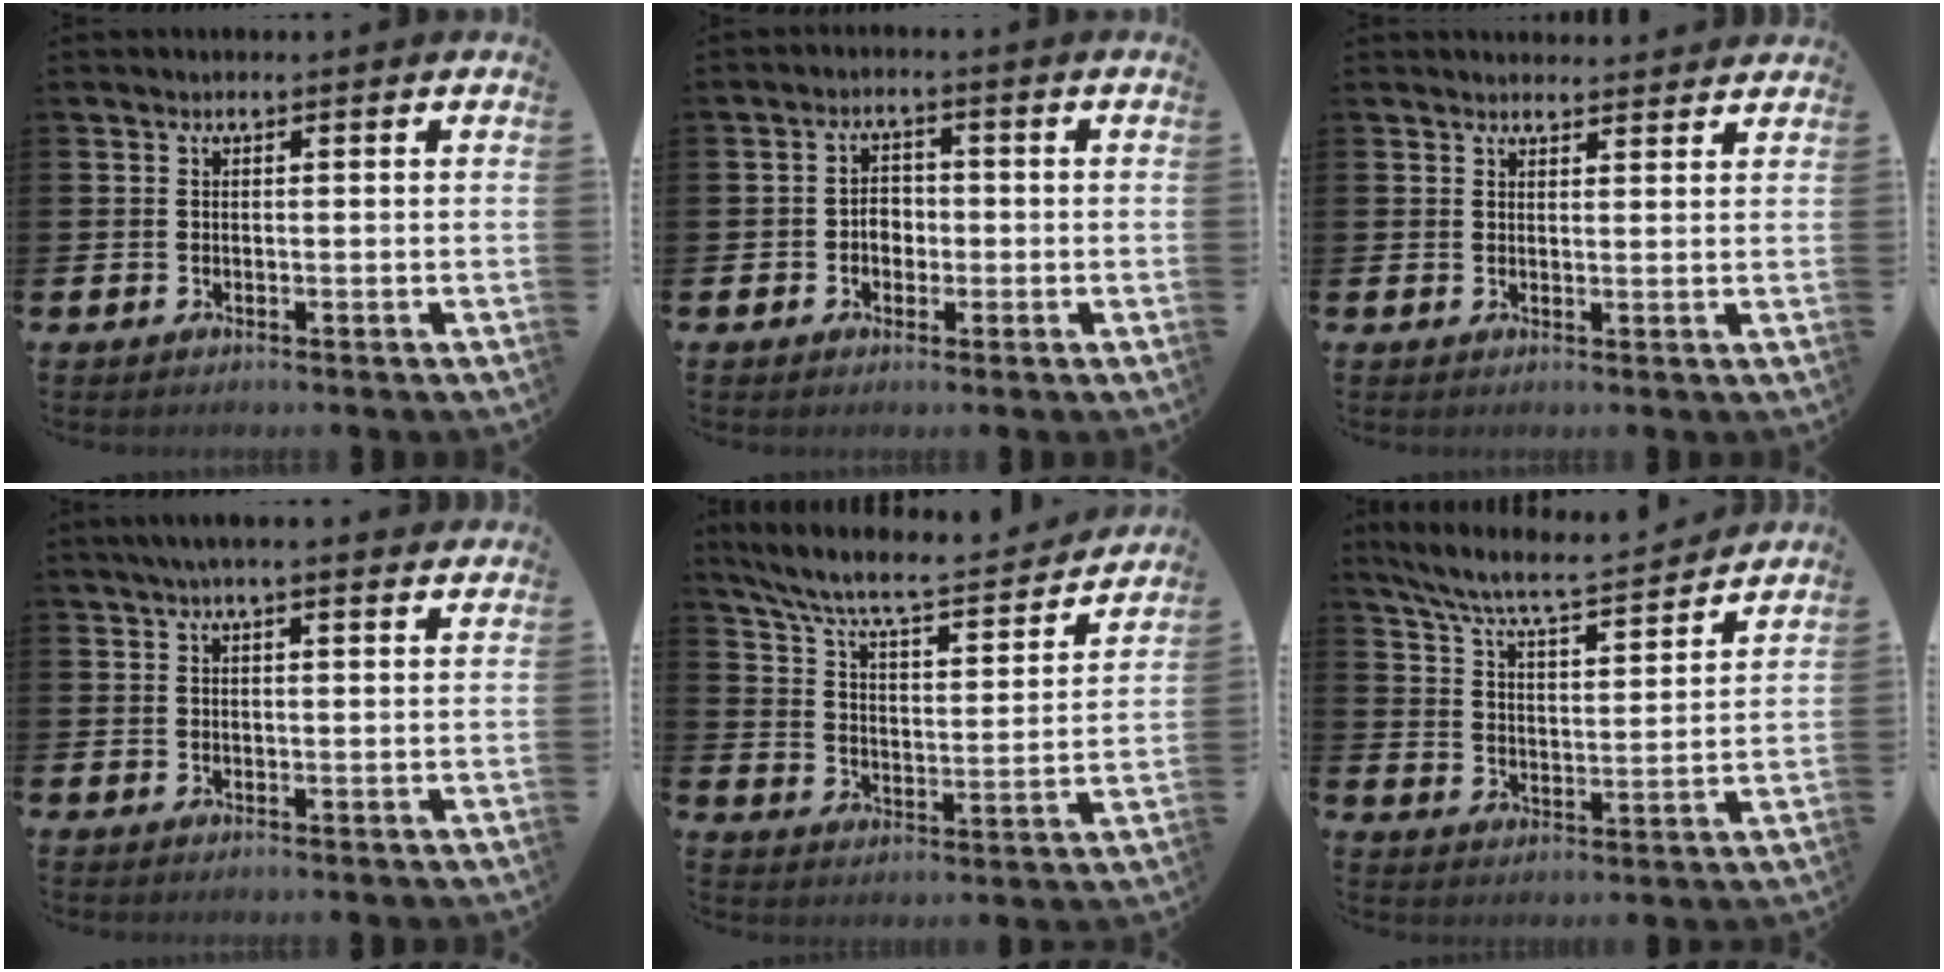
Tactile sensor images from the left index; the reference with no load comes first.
{"total": 2.7, "force": [-0.7, 2.1, 1.5], "torque": [-0.017, 0.002, -0.020]}
{"total": 2.4, "force": [2.4, 0.3, -0.2], "torque": [0.011, -0.016, 0.042]}
{"total": 3.0, "force": [2.6, 0.2, 1.5], "torque": [-0.029, -0.004, 0.045]}
{"total": 8.1, "force": [7.3, 1.4, 3.2], "torque": [-0.096, -0.051, 0.121]}
{"total": 7.3, "force": [6.9, 0.4, 2.5], "torque": [-0.078, -0.053, 0.115]}